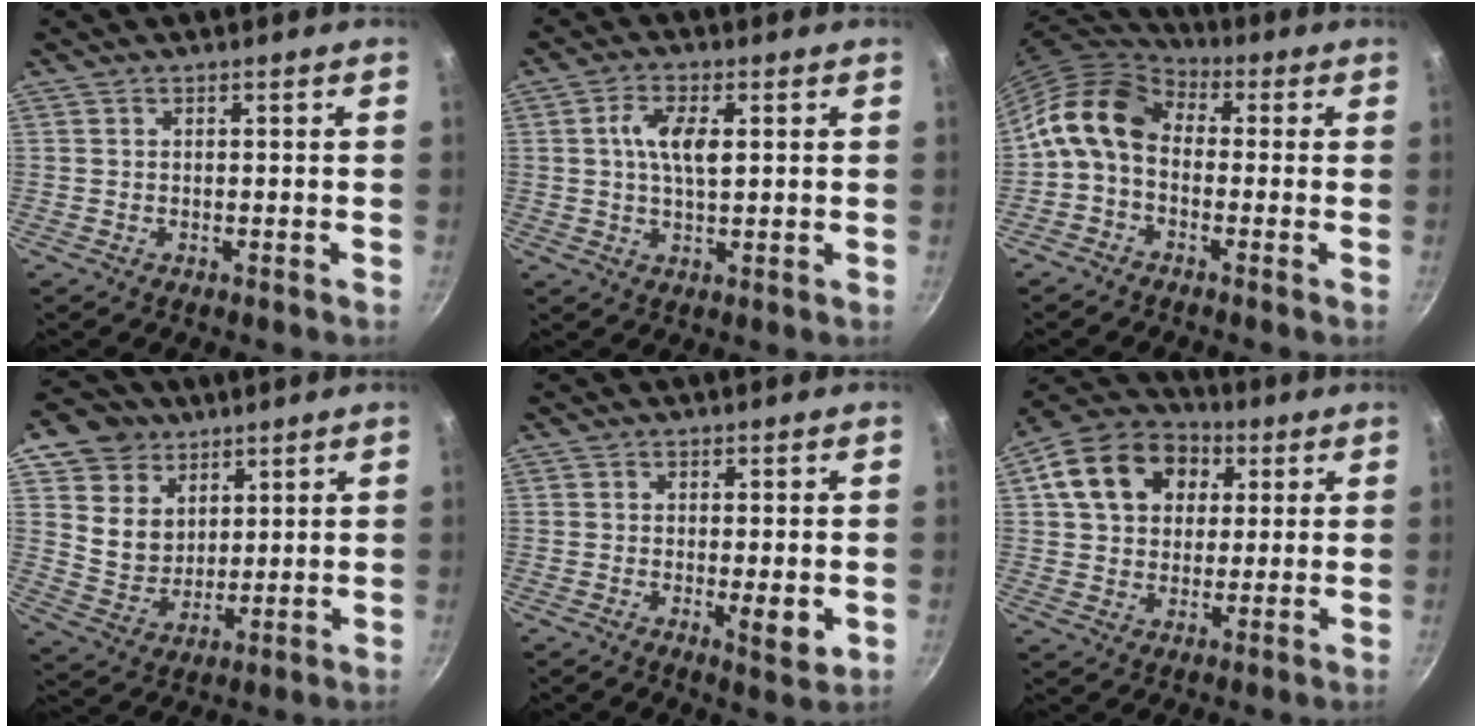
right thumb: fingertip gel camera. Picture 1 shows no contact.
{"total": 6.6, "force": [1.3, 2.9, 5.8], "torque": [-0.105, 0.003, 0.020]}
{"total": 11.3, "force": [-0.6, 8.0, 7.9], "torque": [-0.139, 0.038, -0.033]}
{"total": 11.9, "force": [6.3, 9.4, 4.0], "torque": [-0.026, -0.027, 0.118]}
{"total": 4.5, "force": [-0.6, 1.3, 4.3], "torque": [-0.065, -0.015, -0.007]}
{"total": 16.5, "force": [4.9, 12.7, 9.4], "torque": [-0.147, 0.020, 0.071]}